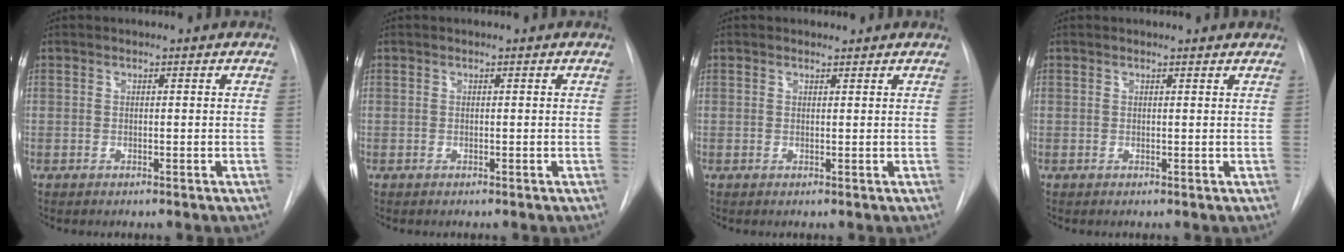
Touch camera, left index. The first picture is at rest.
{"total": 0.0}
{"total": 0.7, "force": [0.7, 0.2, -0.1], "torque": [-0.006, -0.001, 0.009]}
{"total": 2.7, "force": [2.7, 0.5, 0.4], "torque": [-0.011, 0.008, 0.021]}